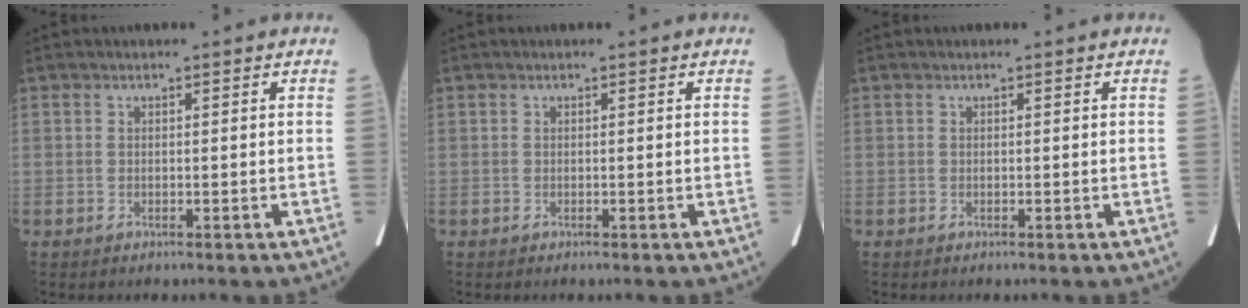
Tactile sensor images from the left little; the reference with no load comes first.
{"total": 0.0}
{"total": 0.0}